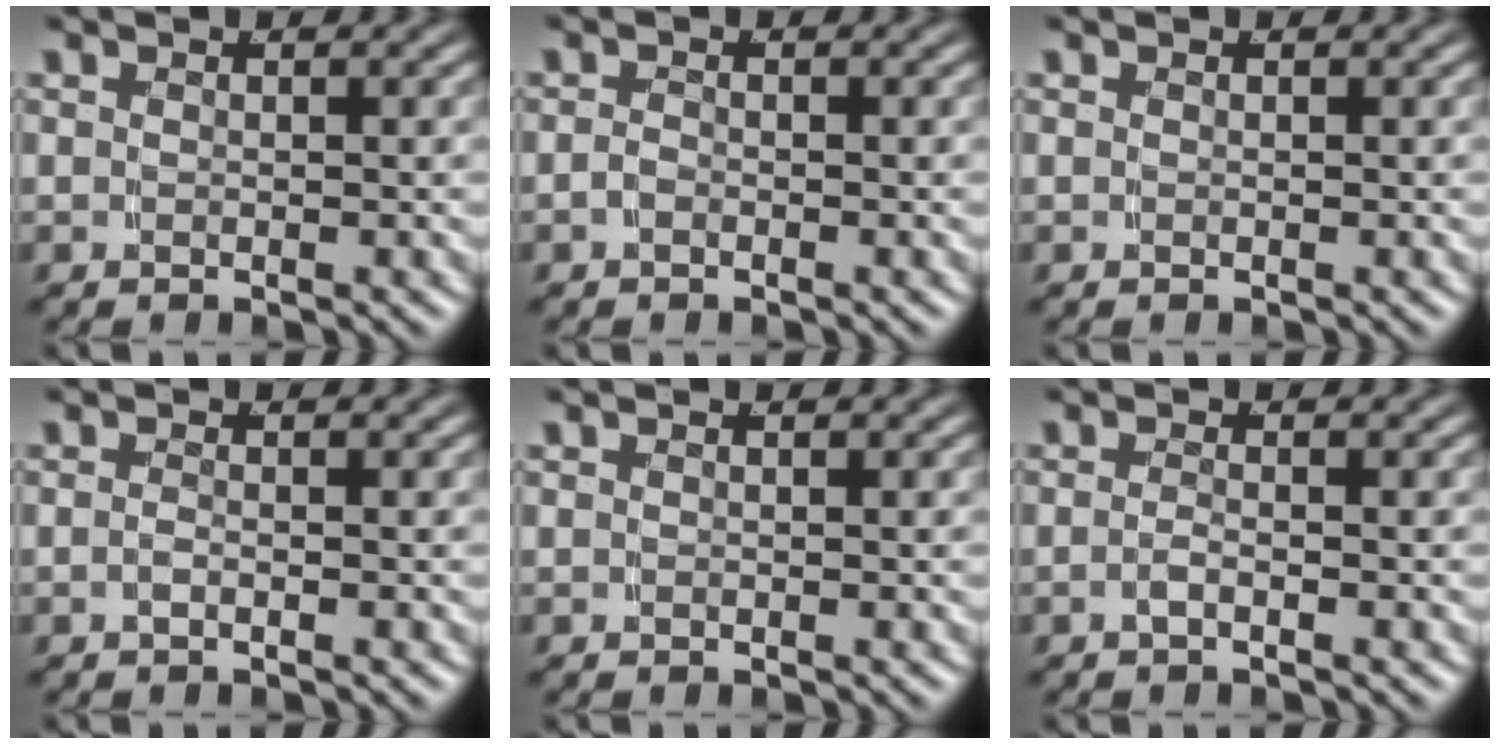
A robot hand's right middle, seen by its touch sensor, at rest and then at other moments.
{"total": 0.7, "force": [-0.6, 0.1, 0.3], "torque": [-0.009, -0.001, -0.014]}
{"total": 0.0}
{"total": 0.7, "force": [-0.5, -0.4, 0.3], "torque": [-0.006, 0.001, -0.010]}
{"total": 0.0}
{"total": 1.0, "force": [-0.8, -0.4, 0.6], "torque": [-0.011, 0.001, -0.017]}